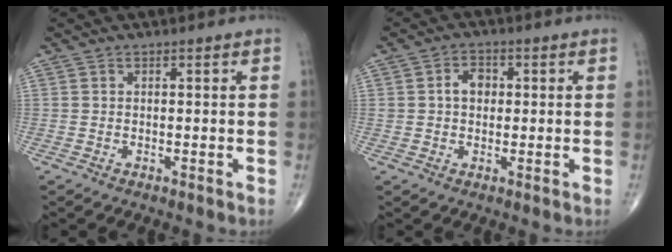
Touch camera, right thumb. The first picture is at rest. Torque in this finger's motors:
{"motor_torque": [-0.13, -0.14, 0.38, -0.07, 0.04]}